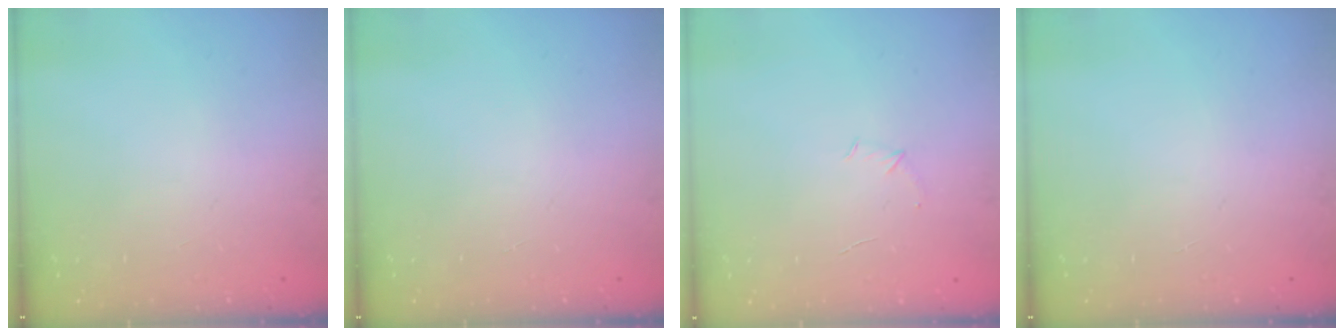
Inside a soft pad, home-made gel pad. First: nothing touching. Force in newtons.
{"total": 0.0}
{"total": 3.7, "press": 3.6, "slide": 1.0}
{"total": 0.0}